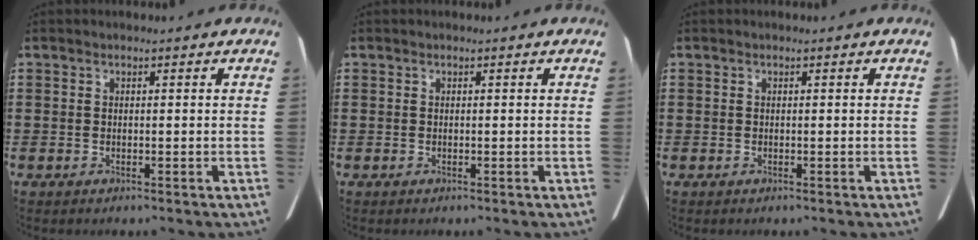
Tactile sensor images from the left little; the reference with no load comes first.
{"total": 0.0}
{"total": 0.0}